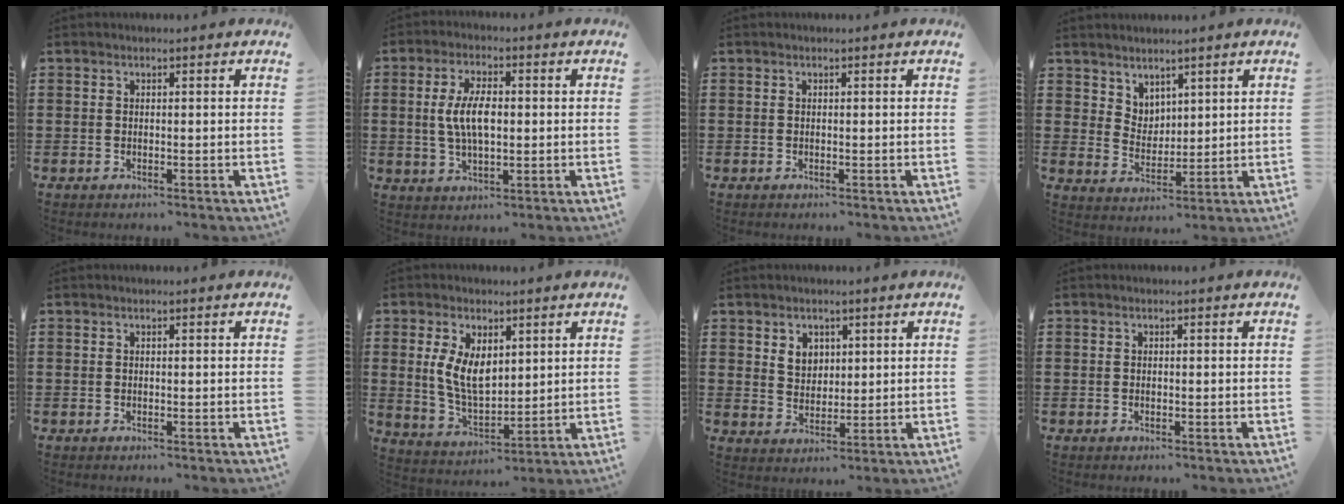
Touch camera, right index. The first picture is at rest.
{"total": 6.7, "force": [0.3, 2.8, 6.0], "torque": [-0.130, 0.005, -0.002]}
{"total": 0.0}
{"total": 4.0, "force": [3.4, 2.2, -0.1], "torque": [-0.013, -0.005, 0.066]}
{"total": 0.0}
{"total": 7.3, "force": [2.1, 4.2, 5.6], "torque": [-0.122, 0.007, 0.038]}
{"total": 3.7, "force": [2.0, 2.9, 1.1], "torque": [-0.033, 0.012, 0.037]}
{"total": 0.0}